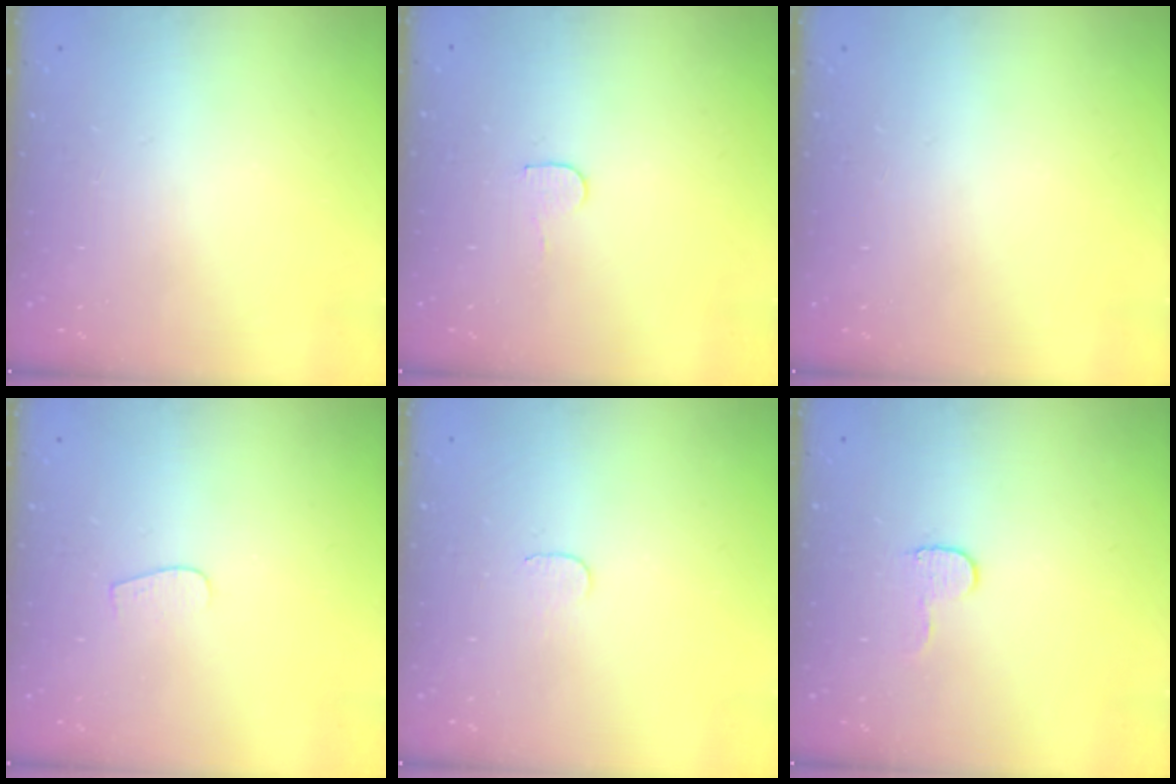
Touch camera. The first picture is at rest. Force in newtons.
{"total": 4.5, "press": 4.5, "slide": 0.4}
{"total": 0.0}
{"total": 3.4, "press": 3.4, "slide": 0.3}
{"total": 3.0, "press": 3.0, "slide": 0.3}
{"total": 5.2, "press": 5.1, "slide": 0.5}